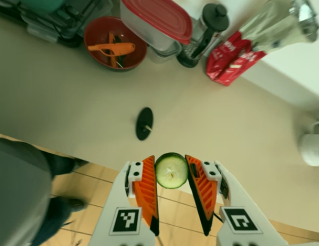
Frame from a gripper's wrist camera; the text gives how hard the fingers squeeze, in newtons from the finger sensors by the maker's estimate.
{"total": 6.4, "left": 6.3, "right": 6.6}